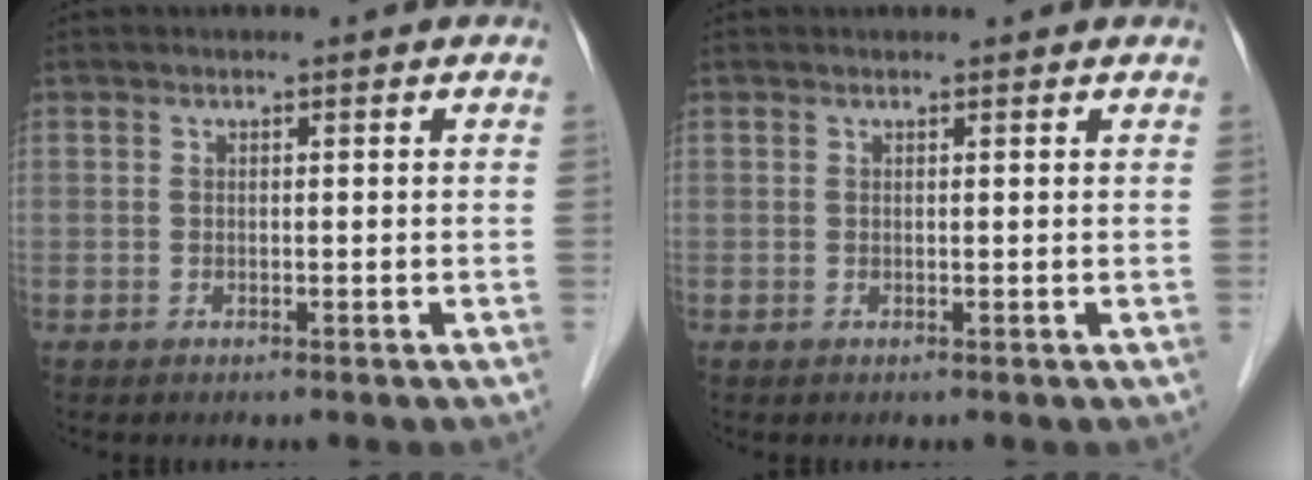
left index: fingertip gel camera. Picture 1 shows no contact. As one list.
[{"total": 1.7, "force": [1.6, 0.3, 0.4], "torque": [-0.011, 0.017, 0.020]}]